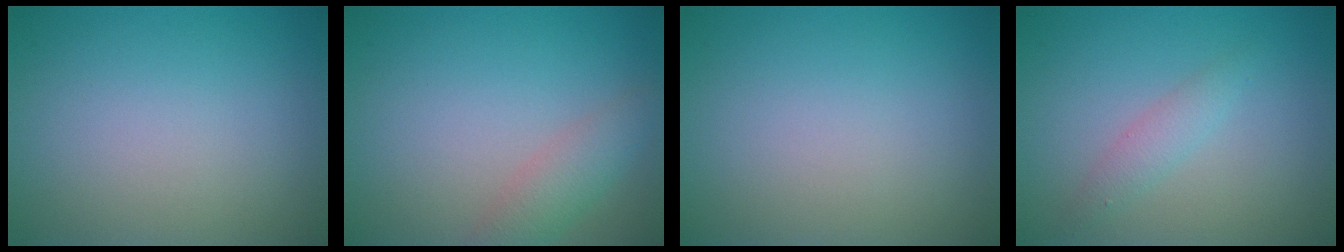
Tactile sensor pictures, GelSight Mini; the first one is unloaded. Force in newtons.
{"total": 2.5, "press": 2.5, "slide": 0.1}
{"total": 0.0}
{"total": 1.6, "press": 1.6, "slide": 0.1}